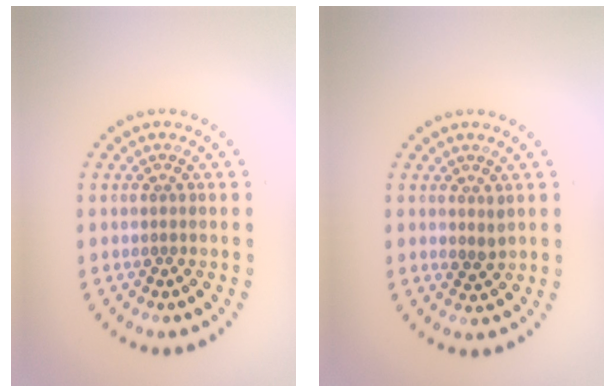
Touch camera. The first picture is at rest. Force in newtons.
{"total": 1.1, "press": 0.9, "slide": 0.6}